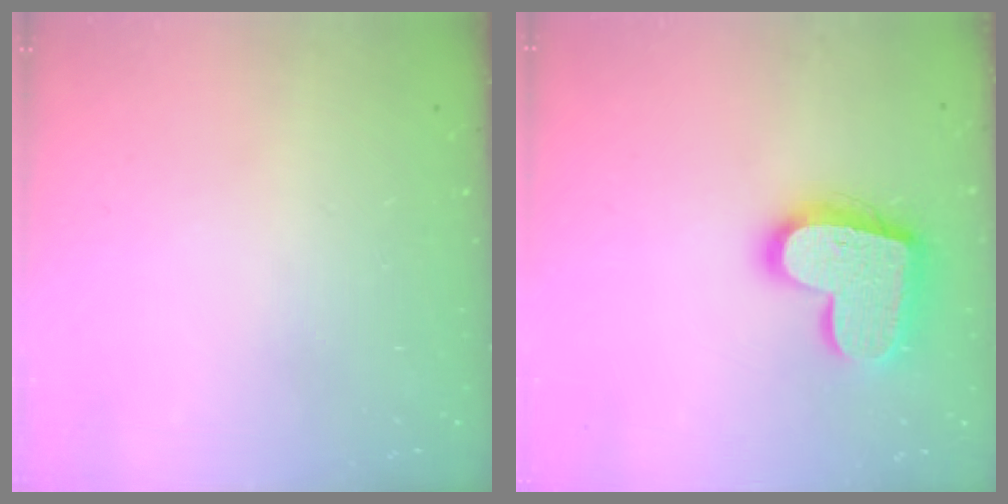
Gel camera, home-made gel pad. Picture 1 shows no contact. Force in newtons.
{"total": 18.0, "press": 18.0, "slide": 1.1}